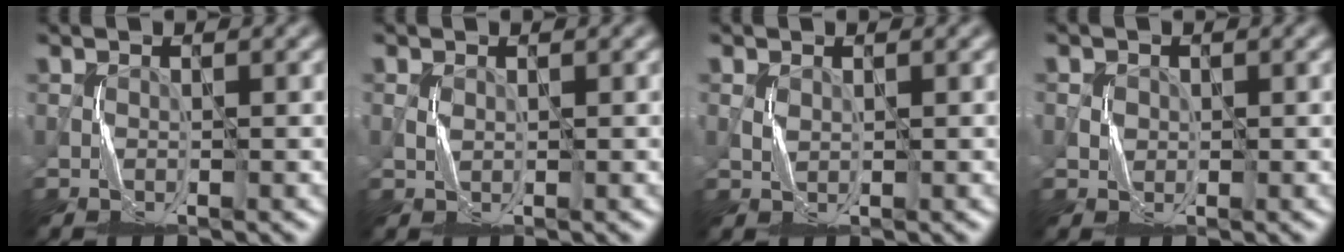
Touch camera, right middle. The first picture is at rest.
{"total": 0.0}
{"total": 0.0}
{"total": 0.9, "force": [0.1, 0.8, -0.2], "torque": [0.003, -0.003, 0.005]}